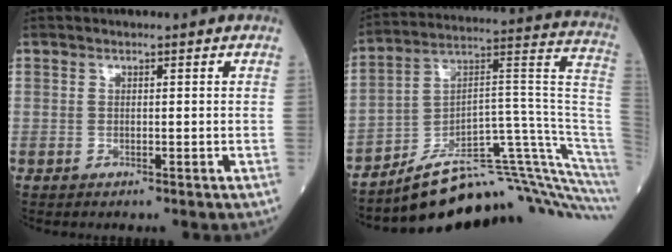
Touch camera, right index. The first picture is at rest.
{"total": 20.1, "force": [-17.5, 0.3, 10.0], "torque": [-0.060, 0.068, -0.256]}